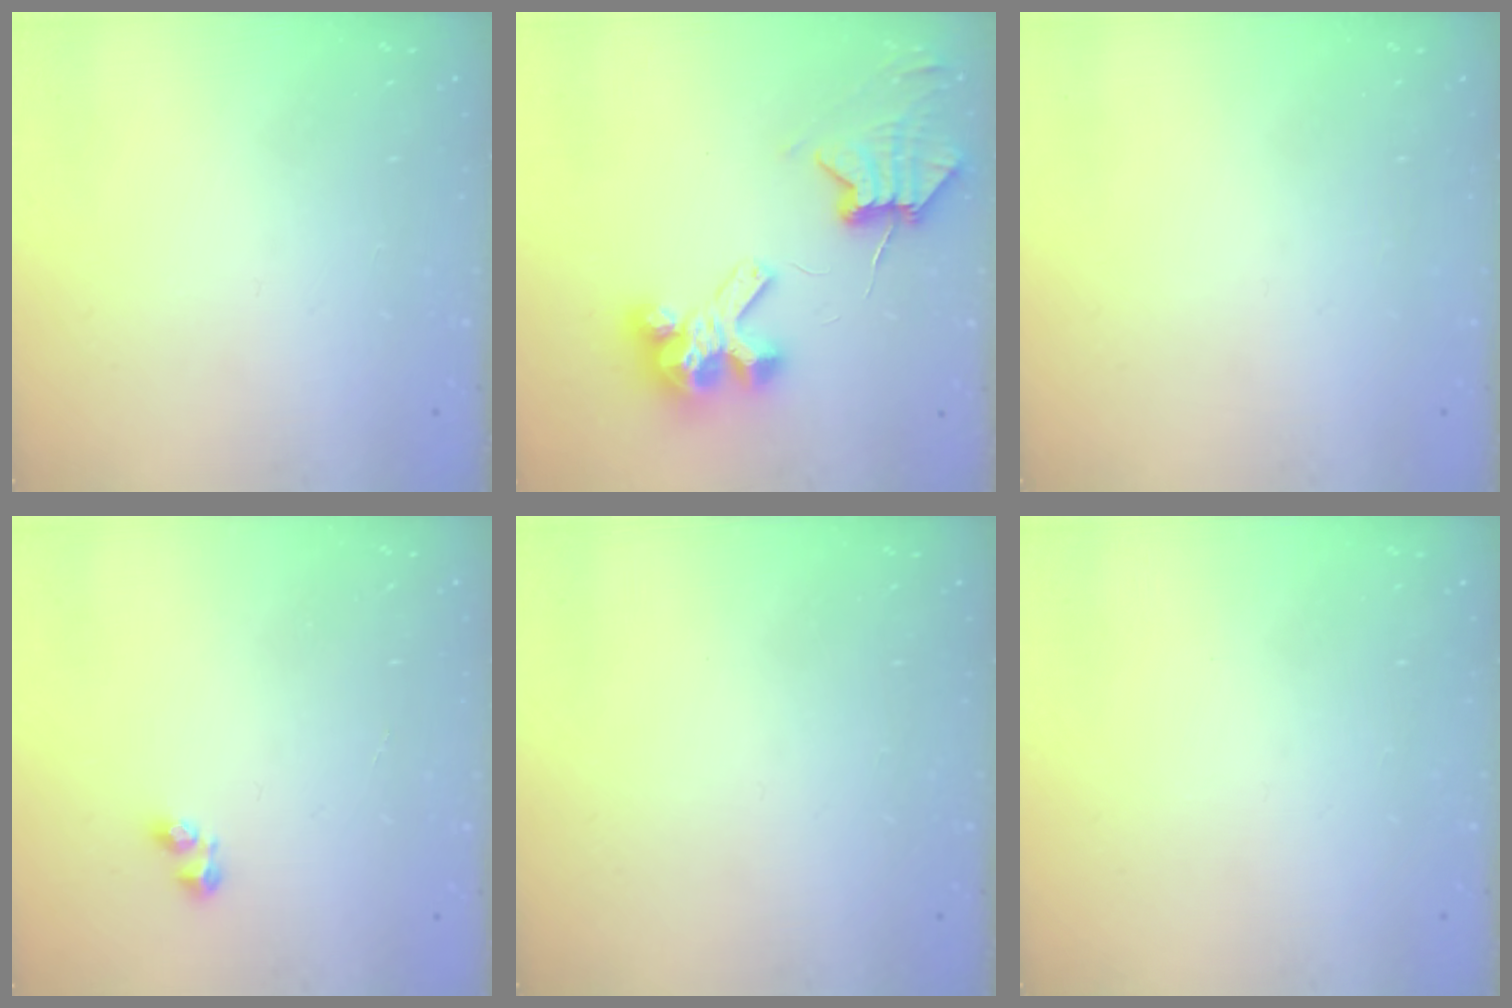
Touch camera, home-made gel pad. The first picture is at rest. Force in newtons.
{"total": 8.0, "press": 7.9, "slide": 1.0}
{"total": 0.0}
{"total": 2.5, "press": 2.3, "slide": 0.9}
{"total": 0.0}
{"total": 0.0}